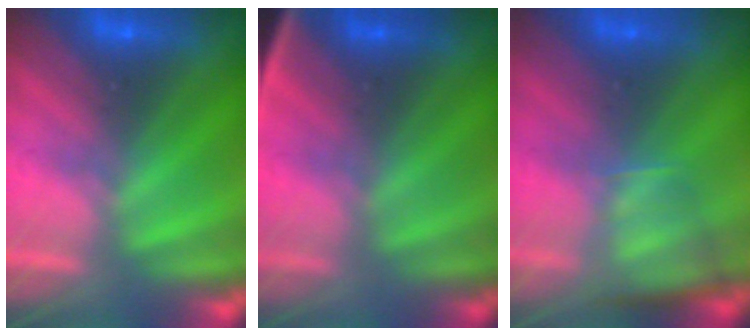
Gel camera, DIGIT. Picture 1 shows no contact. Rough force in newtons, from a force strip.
{"total": 2.7}
{"total": 3.9}